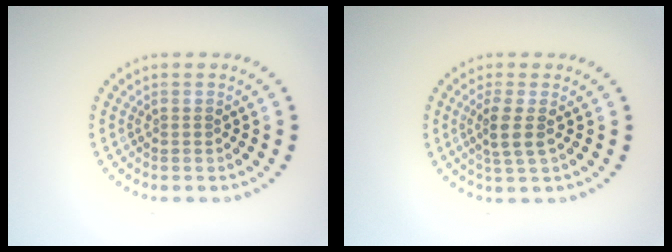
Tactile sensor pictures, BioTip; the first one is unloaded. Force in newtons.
{"total": 2.3, "press": 1.9, "slide": 1.4}